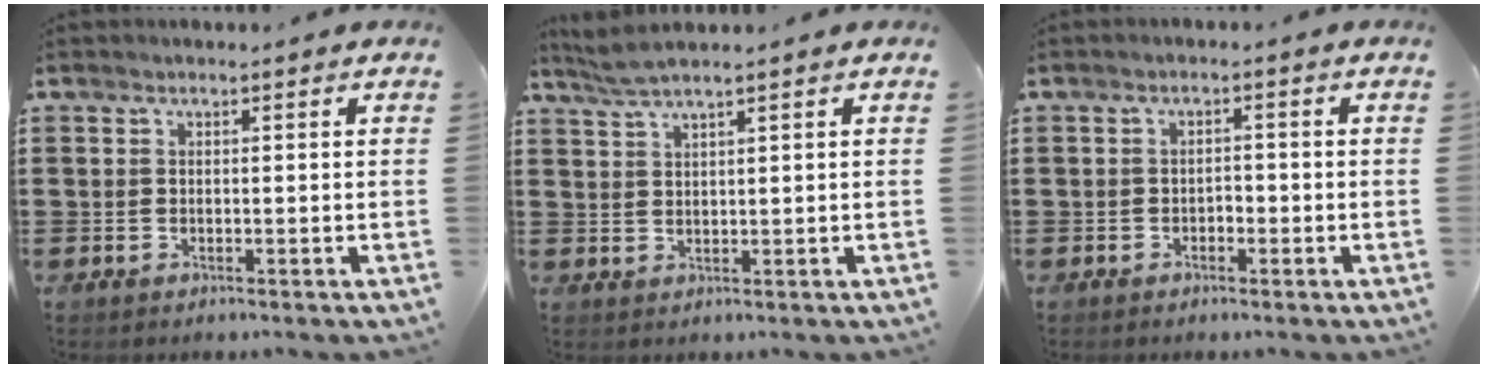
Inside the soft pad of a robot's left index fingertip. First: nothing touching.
{"total": 2.7, "force": [2.1, 0.0, 1.6], "torque": [-0.035, 0.003, 0.039]}
{"total": 1.3, "force": [-0.8, 0.7, 0.6], "torque": [-0.017, 0.001, -0.018]}